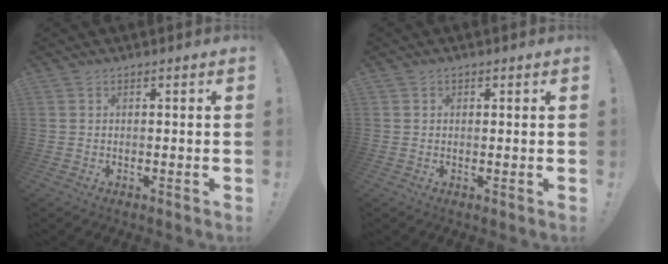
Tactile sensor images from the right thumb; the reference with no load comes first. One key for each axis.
{"total": 0.7, "fx": 0.2, "fy": 0.7, "fz": 0.2, "tx": -0.003, "ty": 0.002, "tz": 0.003}